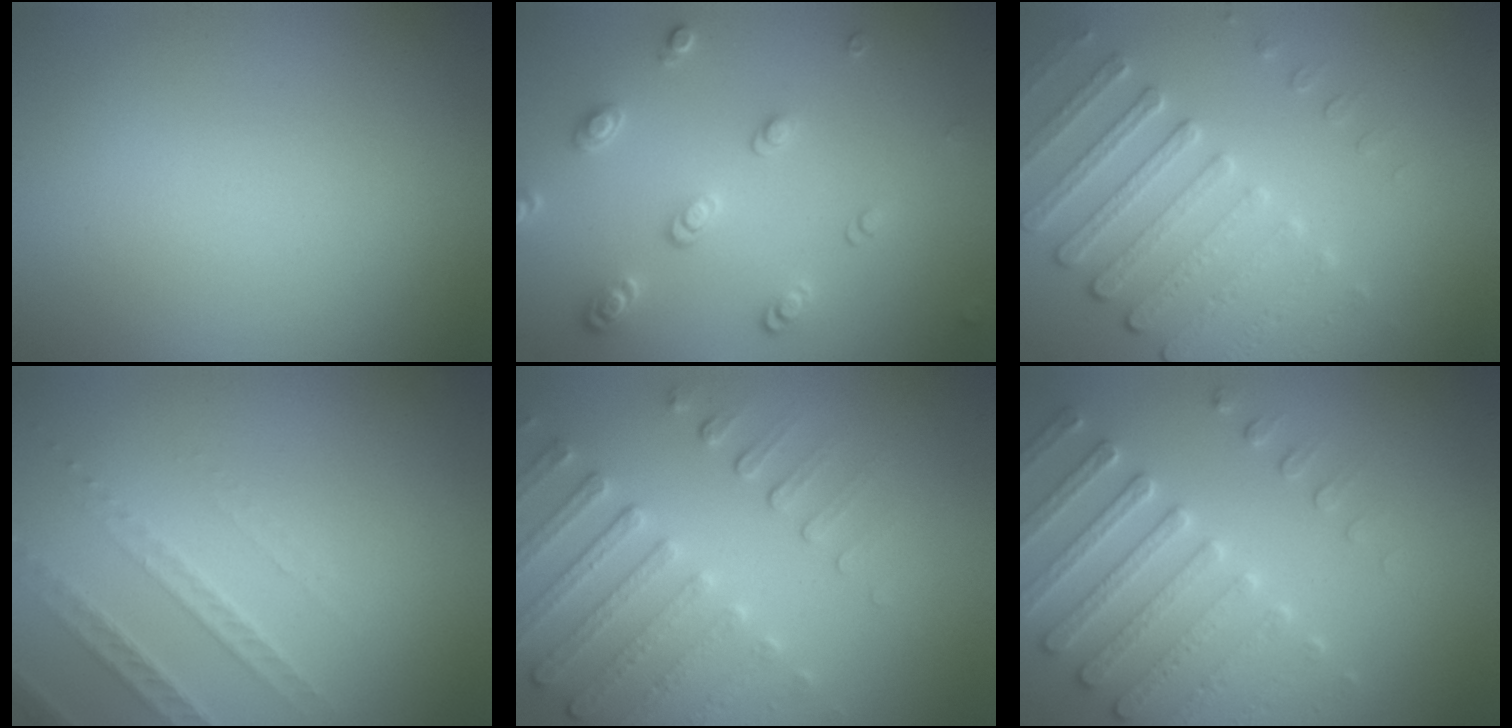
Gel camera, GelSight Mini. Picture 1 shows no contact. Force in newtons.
{"total": 2.7, "press": 2.6, "slide": 0.4}
{"total": 4.0, "press": 3.7, "slide": 1.5}
{"total": 2.5, "press": 2.4, "slide": 0.7}
{"total": 5.0, "press": 3.8, "slide": 3.3}
{"total": 4.5, "press": 4.4, "slide": 1.2}